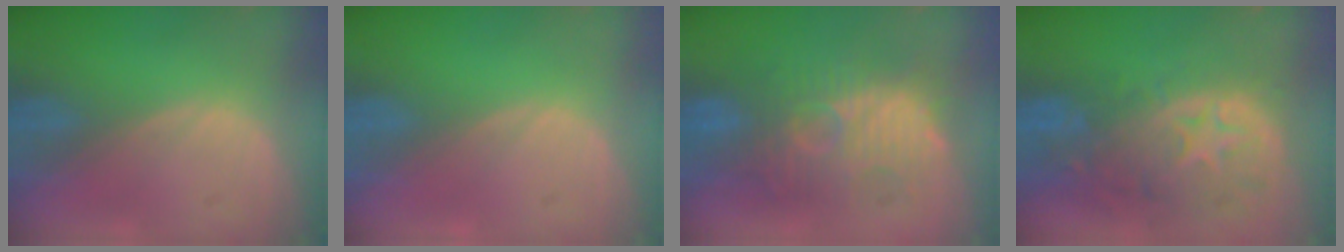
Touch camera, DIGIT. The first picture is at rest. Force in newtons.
{"total": 0.0}
{"total": 10.3, "press": 10.3, "slide": 0.6}
{"total": 12.4, "press": 10.5, "slide": 6.7}